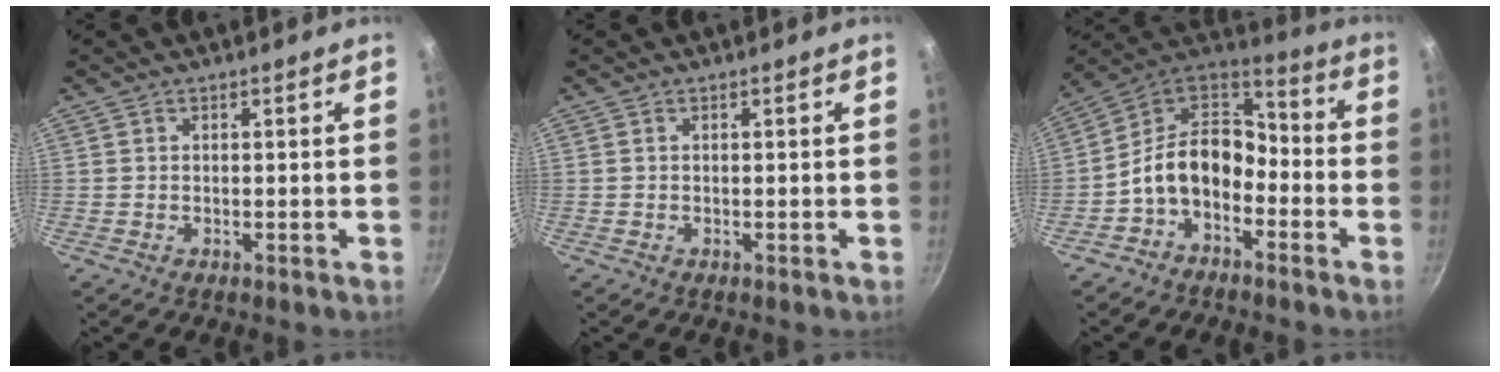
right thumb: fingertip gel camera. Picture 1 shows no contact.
{"total": 0.0}
{"total": 13.2, "force": [-4.6, 9.1, 8.3], "torque": [-0.122, 0.069, -0.109]}